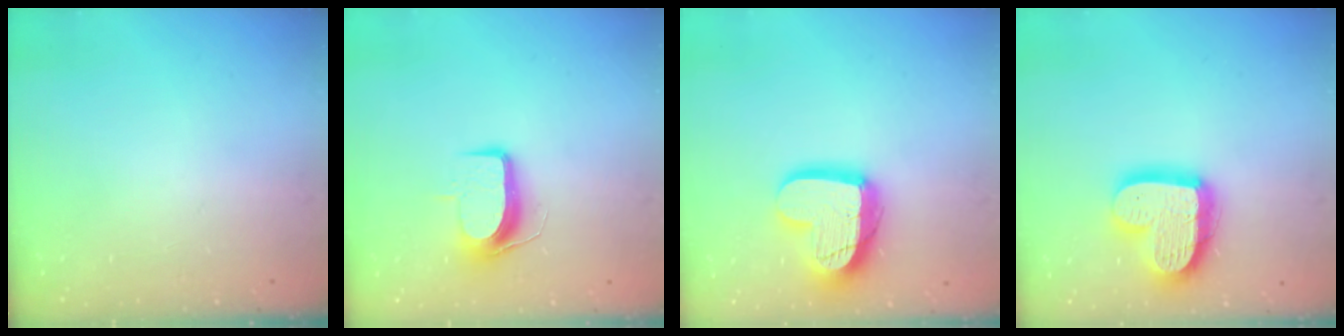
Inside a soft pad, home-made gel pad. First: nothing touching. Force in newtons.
{"total": 9.2, "press": 9.2, "slide": 0.7}
{"total": 17.4, "press": 17.4, "slide": 1.6}
{"total": 17.7, "press": 17.6, "slide": 1.6}